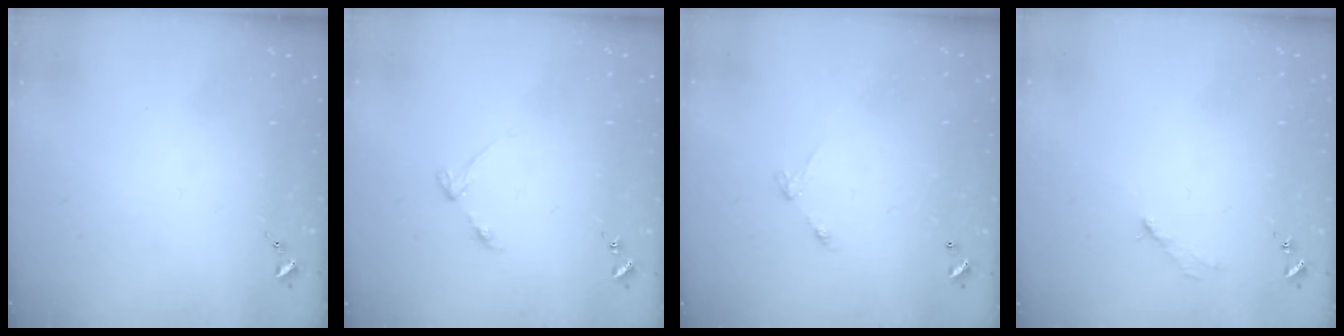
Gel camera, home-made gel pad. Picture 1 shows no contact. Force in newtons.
{"total": 3.4, "press": 3.4, "slide": 0.4}
{"total": 4.3, "press": 4.3, "slide": 0.3}
{"total": 2.6, "press": 2.6, "slide": 0.3}